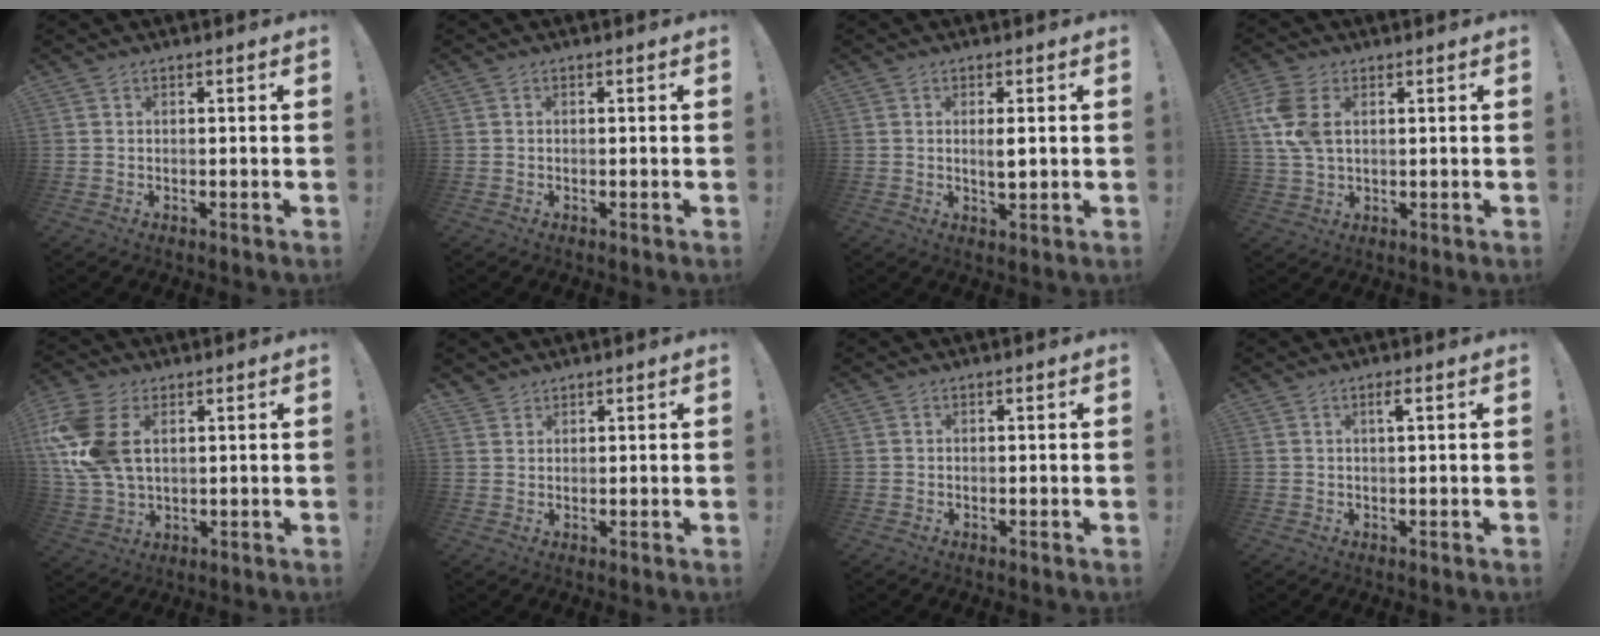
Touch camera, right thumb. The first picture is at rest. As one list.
[{"total": 0.0}, {"total": 3.4, "force": [0.5, 1.0, 3.2], "torque": [-0.045, -0.007, 0.005]}, {"total": 8.7, "force": [2.6, 5.5, 6.2], "torque": [-0.136, 0.000, 0.049]}, {"total": 16.3, "force": [4.3, 10.5, 11.8], "torque": [-0.240, -0.011, 0.081]}, {"total": 2.2, "force": [2.0, 1.0, 0.0], "torque": [0.005, -0.014, 0.038]}, {"total": 0.0}, {"total": 2.0, "force": [0.6, 0.0, 1.9], "torque": [-0.026, -0.002, 0.005]}]